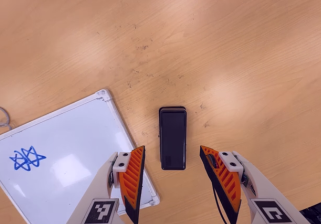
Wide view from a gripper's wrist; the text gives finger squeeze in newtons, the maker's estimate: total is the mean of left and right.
{"total": 0.0}